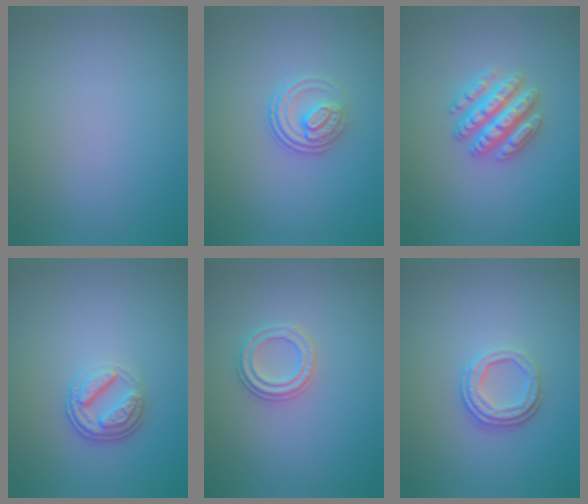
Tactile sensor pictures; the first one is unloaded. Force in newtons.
{"total": 2.9, "press": 2.4, "slide": 1.6}
{"total": 4.7, "press": 4.6, "slide": 0.8}
{"total": 3.5, "press": 2.6, "slide": 2.3}
{"total": 2.3, "press": 2.3, "slide": 0.4}
{"total": 3.3, "press": 2.5, "slide": 2.2}